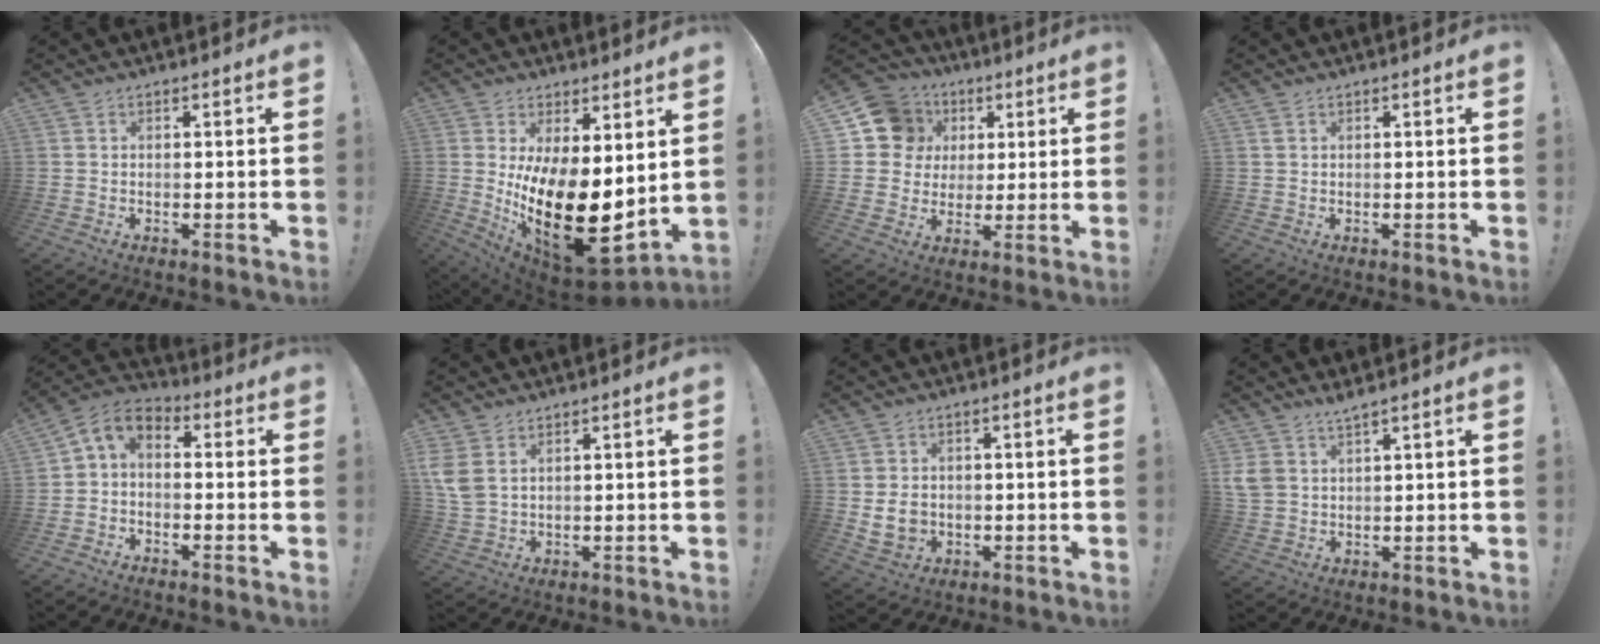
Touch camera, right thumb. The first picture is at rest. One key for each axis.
{"total": 21.2, "fx": -2.3, "fy": 9.5, "fz": 18.8, "tx": -0.310, "ty": -0.017, "tz": -0.019}
{"total": 13.4, "fx": 4.6, "fy": 11.9, "fz": 4.3, "tx": -0.057, "ty": -0.017, "tz": 0.100}
{"total": 0.7, "fx": 0.4, "fy": 0.4, "fz": 0.4, "tx": -0.009, "ty": 0.001, "tz": 0.008}
{"total": 5.4, "fx": -0.5, "fy": 3.6, "fz": 4.0, "tx": -0.087, "ty": 0.008, "tz": -0.006}
{"total": 5.7, "fx": 2.7, "fy": 3.5, "fz": 3.6, "tx": -0.079, "ty": -0.012, "tz": 0.054}
{"total": 6.2, "fx": -0.2, "fy": 5.1, "fz": 3.4, "tx": -0.052, "ty": 0.003, "tz": -0.001}
{"total": 4.8, "fx": 3.2, "fy": 1.6, "fz": 3.2, "tx": -0.065, "ty": -0.011, "tz": 0.066}